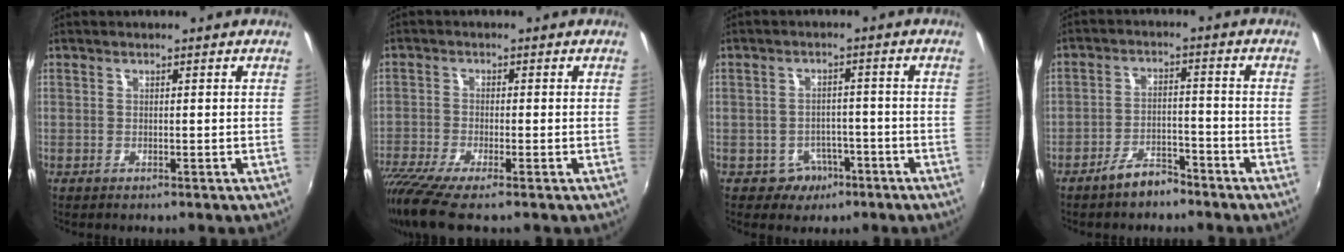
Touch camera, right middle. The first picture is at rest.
{"total": 10.0, "force": [-7.6, 1.1, 6.4], "torque": [-0.154, -0.047, -0.138]}
{"total": 4.8, "force": [-2.8, 3.8, 1.1], "torque": [-0.033, 0.012, -0.029]}
{"total": 5.3, "force": [-4.4, 1.8, 2.3], "torque": [-0.055, 0.011, -0.068]}